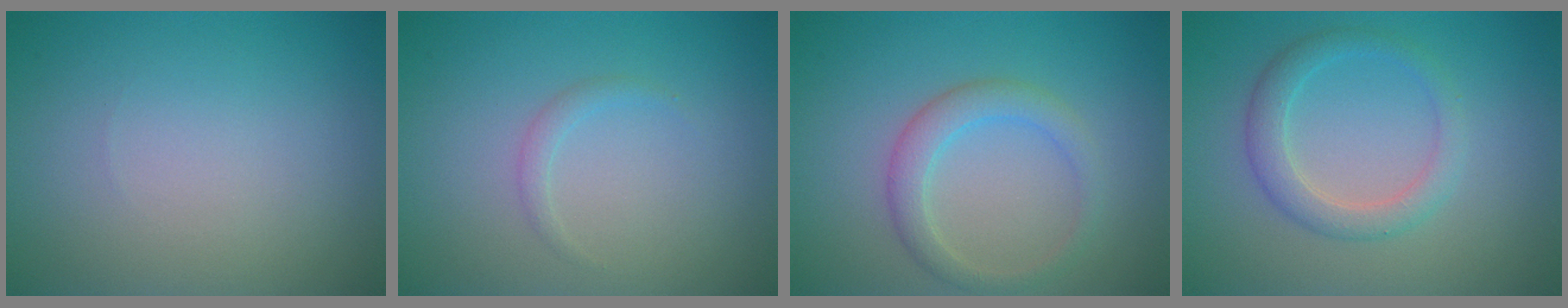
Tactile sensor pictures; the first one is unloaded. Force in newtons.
{"total": 0.9, "press": 0.9, "slide": 0.1}
{"total": 2.7, "press": 2.7, "slide": 0.0}
{"total": 2.7, "press": 2.7, "slide": 0.2}